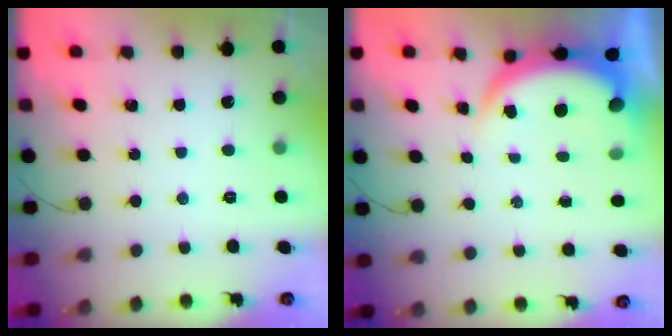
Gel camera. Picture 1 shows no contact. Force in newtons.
{"total": 5.2, "press": 5.1, "slide": 0.8}